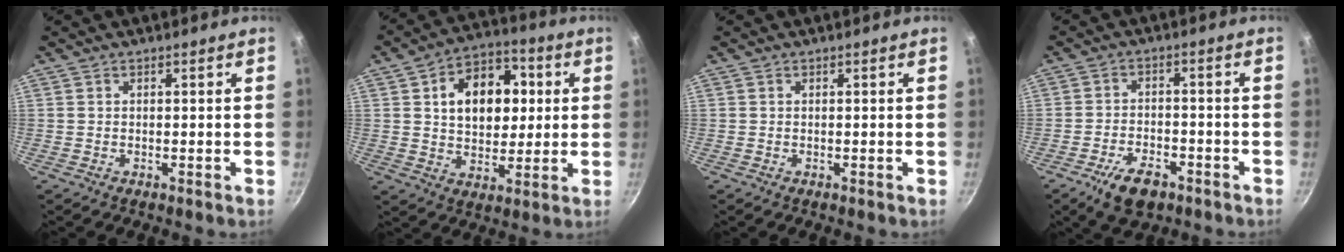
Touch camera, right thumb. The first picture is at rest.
{"total": 15.1, "force": [2.9, 10.6, 10.3], "torque": [-0.110, 0.008, 0.041]}
{"total": 0.0}
{"total": 8.4, "force": [-4.9, 4.2, 5.3], "torque": [-0.083, 0.025, -0.080]}